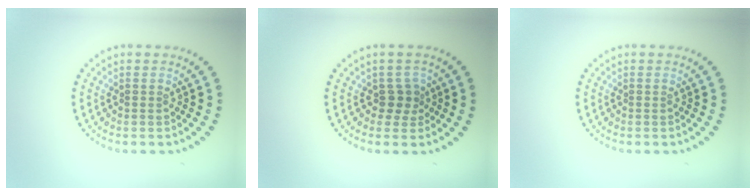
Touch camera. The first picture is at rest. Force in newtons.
{"total": 1.7, "press": 1.3, "slide": 1.1}
{"total": 0.0}